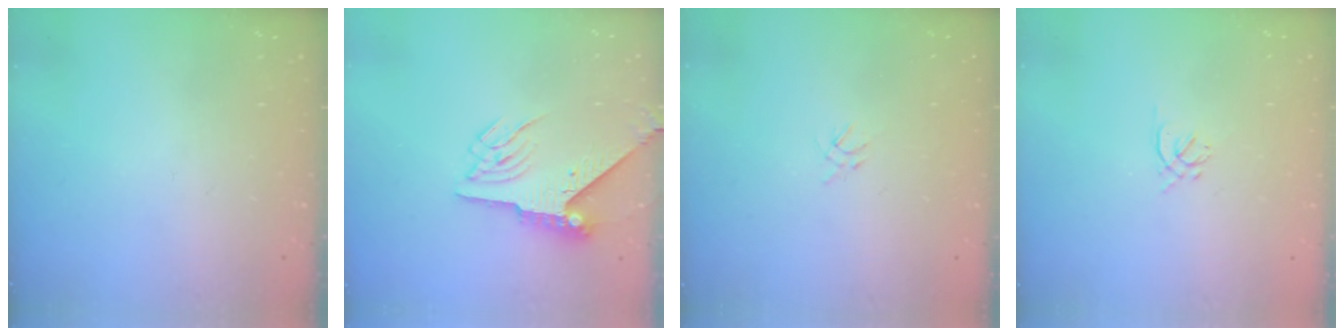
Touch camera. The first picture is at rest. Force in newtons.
{"total": 5.9, "press": 5.8, "slide": 0.7}
{"total": 2.2, "press": 2.2, "slide": 0.5}
{"total": 1.6, "press": 1.5, "slide": 0.6}